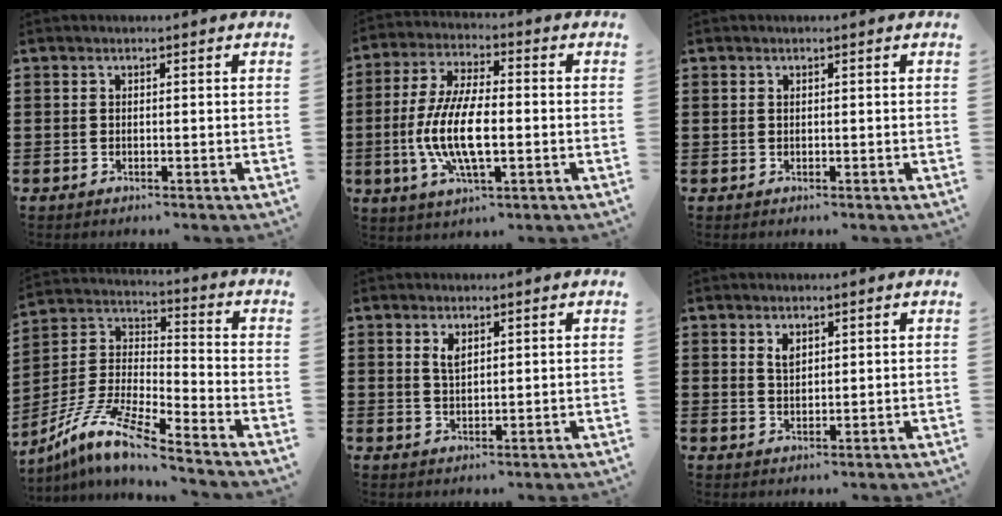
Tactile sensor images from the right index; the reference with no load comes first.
{"total": 11.1, "force": [-2.0, 4.2, 10.1], "torque": [-0.230, -0.015, -0.043]}
{"total": 0.6, "force": [0.3, 0.5, 0.2], "torque": [-0.005, 0.003, 0.006]}
{"total": 10.0, "force": [-8.2, 0.9, 5.6], "torque": [-0.139, -0.006, -0.174]}
{"total": 2.2, "force": [1.3, 1.0, 1.5], "torque": [-0.034, 0.003, 0.022]}
{"total": 2.0, "force": [1.2, 1.1, 1.1], "torque": [-0.017, -0.001, 0.021]}